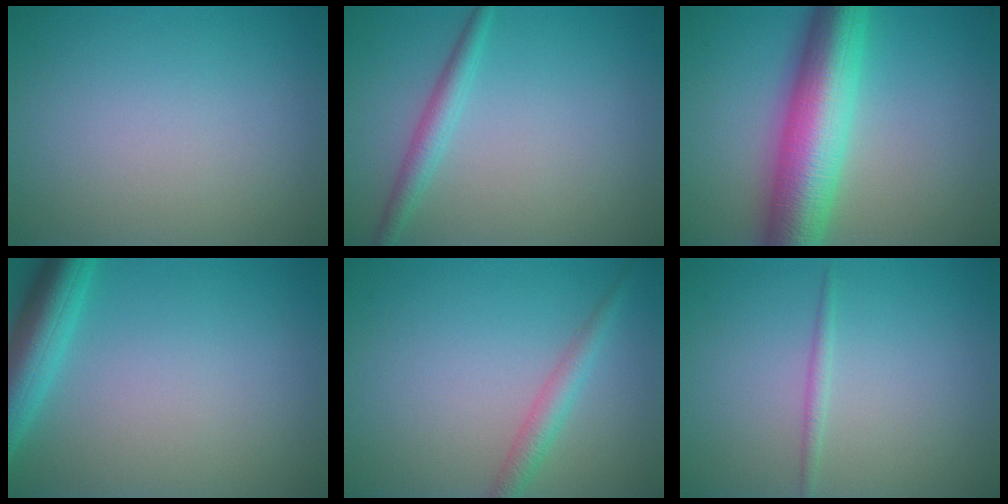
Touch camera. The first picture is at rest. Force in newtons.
{"total": 2.1, "press": 2.1, "slide": 0.1}
{"total": 10.2, "press": 10.2, "slide": 0.1}
{"total": 5.1, "press": 5.1, "slide": 0.3}
{"total": 2.2, "press": 2.2, "slide": 0.1}
{"total": 0.9, "press": 0.9, "slide": 0.0}